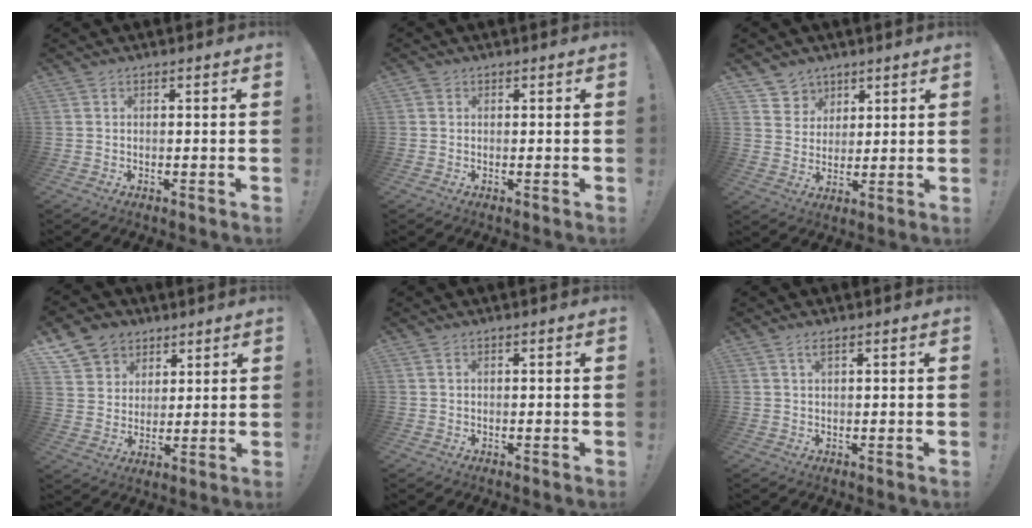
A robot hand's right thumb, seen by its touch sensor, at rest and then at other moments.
{"total": 0.9, "force": [0.4, 0.8, 0.2], "torque": [-0.006, 0.002, 0.009]}
{"total": 6.6, "force": [4.2, 5.1, 0.1], "torque": [-0.006, -0.037, 0.083]}
{"total": 9.7, "force": [5.4, 7.9, 1.8], "torque": [-0.026, -0.036, 0.111]}
{"total": 0.5, "force": [0.3, 0.2, 0.3], "torque": [-0.010, 0.002, 0.007]}
{"total": 1.9, "force": [1.1, 0.6, 1.4], "torque": [-0.029, -0.001, 0.019]}